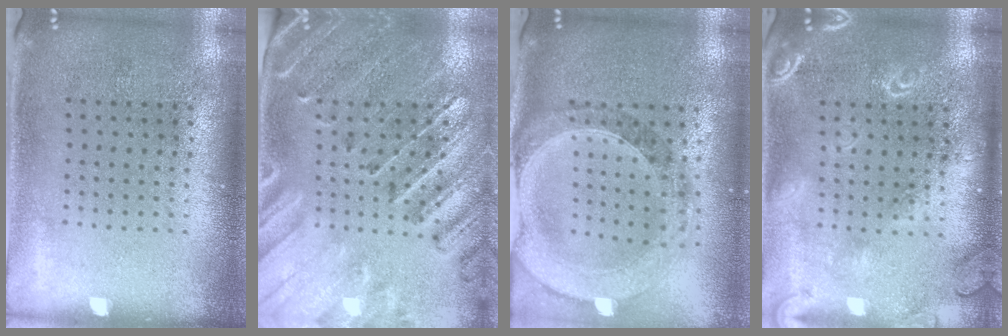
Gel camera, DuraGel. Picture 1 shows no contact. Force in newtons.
{"total": 2.7, "press": 2.6, "slide": 0.8}
{"total": 1.6, "press": 1.5, "slide": 0.5}
{"total": 3.1, "press": 3.1, "slide": 0.4}